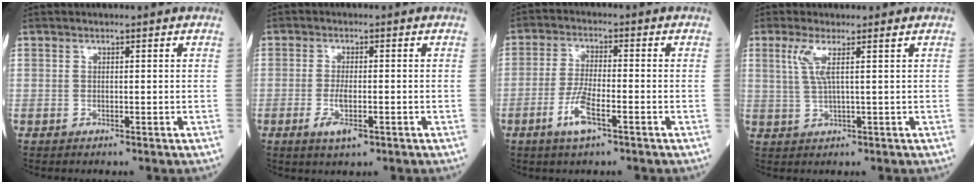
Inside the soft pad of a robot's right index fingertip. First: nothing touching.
{"total": 4.1, "force": [-1.7, 1.1, 3.5], "torque": [-0.069, -0.004, -0.027]}
{"total": 6.0, "force": [-3.0, 1.2, 5.0], "torque": [-0.103, -0.004, -0.057]}
{"total": 3.7, "force": [1.5, -0.3, 3.4], "torque": [-0.078, 0.004, 0.033]}